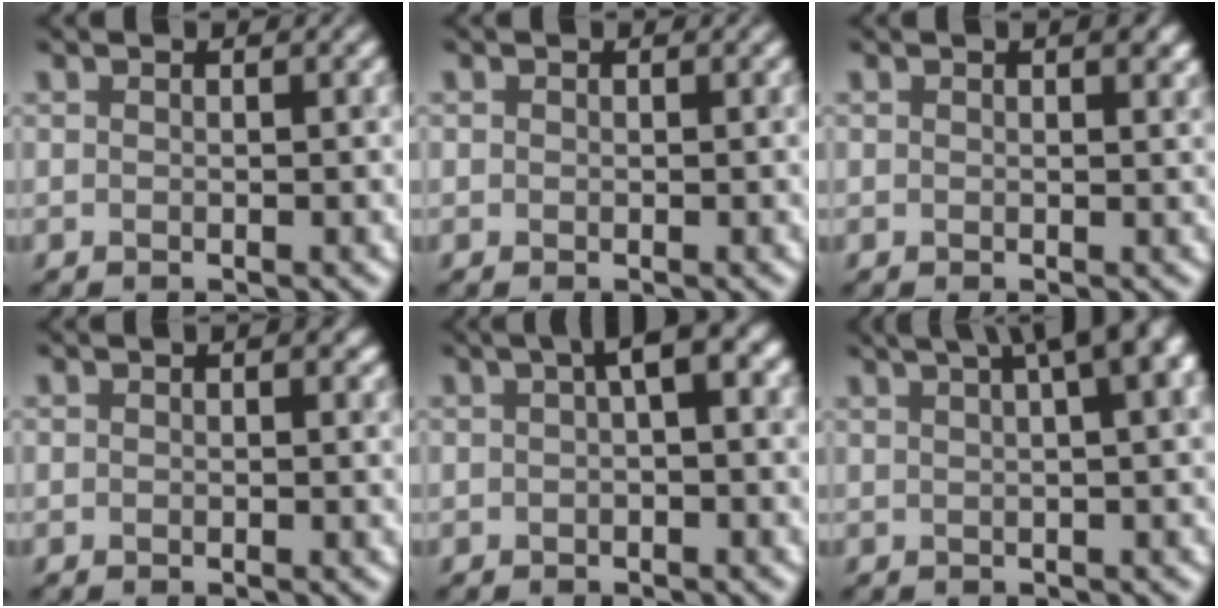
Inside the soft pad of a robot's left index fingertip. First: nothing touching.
{"total": 0.0}
{"total": 1.7, "force": [0.7, 0.9, 1.2], "torque": [-0.006, 0.005, 0.008]}
{"total": 1.3, "force": [0.4, 0.9, 0.8], "torque": [-0.001, 0.004, 0.003]}
{"total": 2.9, "force": [0.7, 0.9, 2.7], "torque": [-0.034, 0.017, 0.004]}
{"total": 10.5, "force": [4.7, 4.4, 8.3], "torque": [-0.079, 0.057, 0.048]}